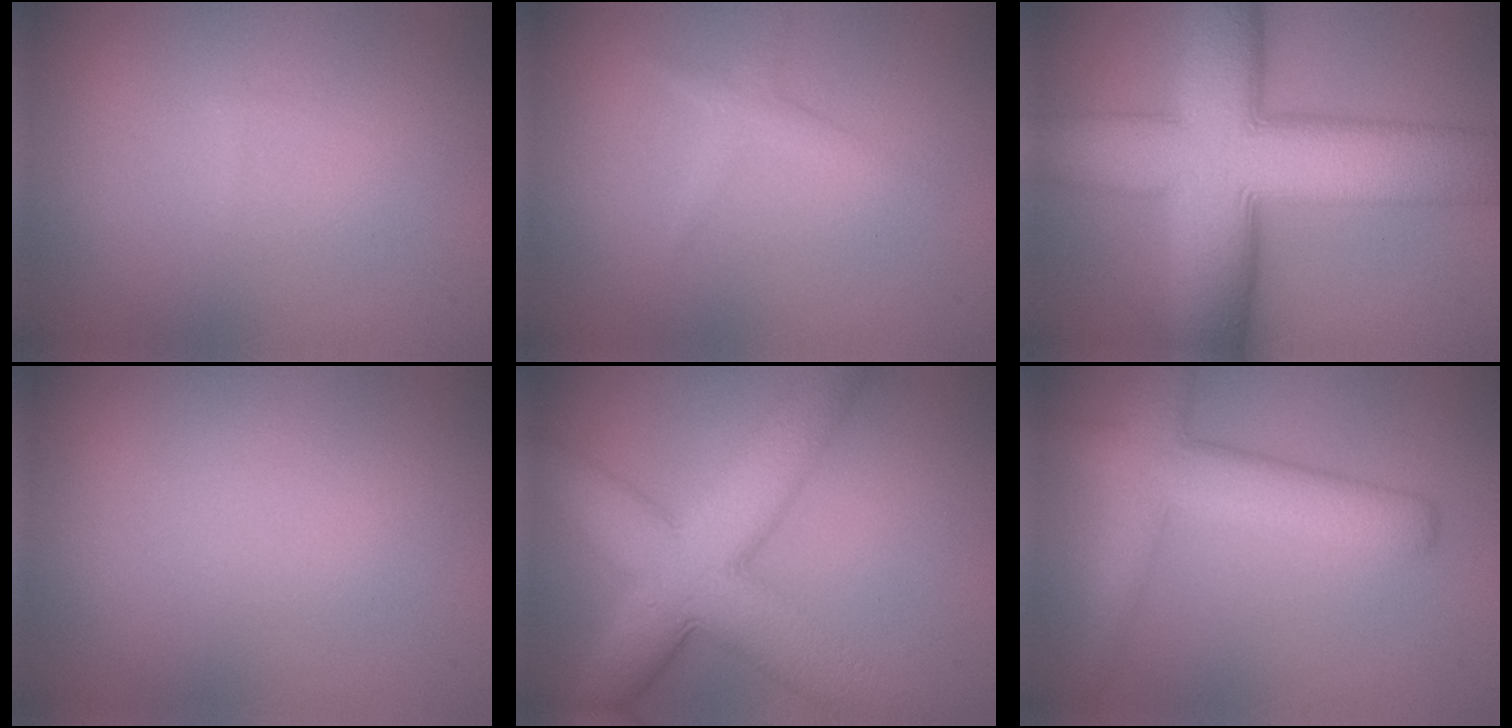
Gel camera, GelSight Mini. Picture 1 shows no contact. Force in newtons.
{"total": 1.2, "press": 1.2, "slide": 0.1}
{"total": 14.5, "press": 14.5, "slide": 0.4}
{"total": 0.0}
{"total": 10.3, "press": 10.3, "slide": 0.4}
{"total": 4.9, "press": 4.9, "slide": 0.2}